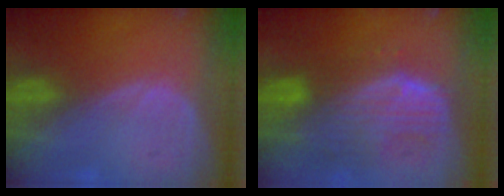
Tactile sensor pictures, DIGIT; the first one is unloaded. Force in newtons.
{"total": 10.2, "press": 8.9, "slide": 5.1}